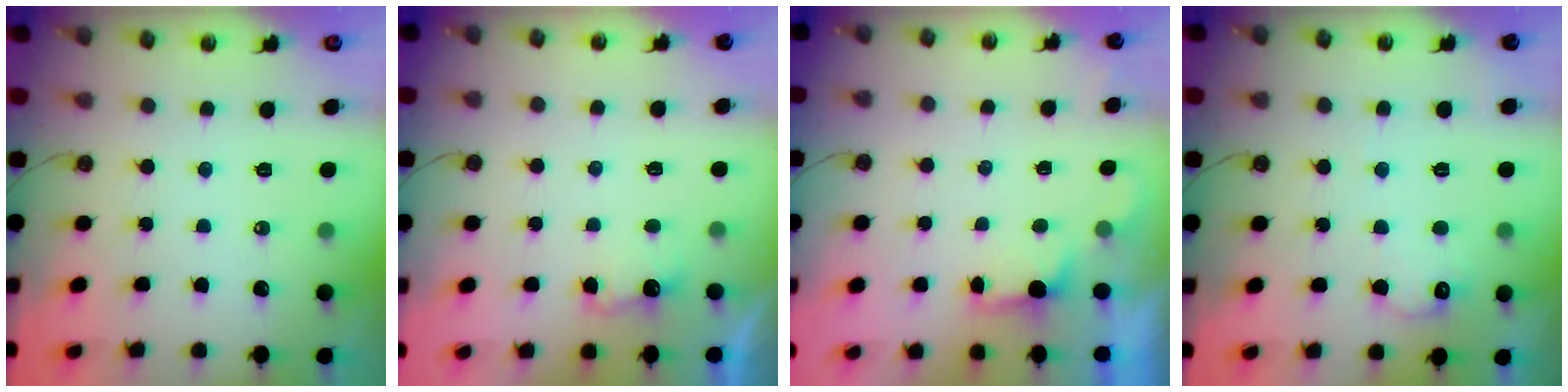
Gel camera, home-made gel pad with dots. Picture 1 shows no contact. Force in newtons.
{"total": 2.7, "press": 2.5, "slide": 0.9}
{"total": 0.9, "press": 0.5, "slide": 0.8}
{"total": 9.7, "press": 9.7, "slide": 0.5}